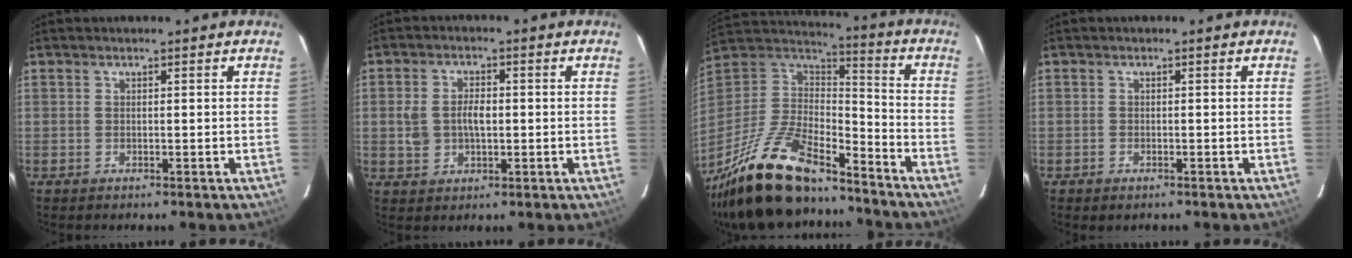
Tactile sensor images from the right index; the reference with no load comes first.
{"total": 5.9, "force": [-0.2, 4.0, 4.4], "torque": [-0.086, 0.007, 0.002]}
{"total": 25.7, "force": [-19.1, 8.6, 14.8], "torque": [-0.306, -0.027, -0.326]}
{"total": 1.0, "force": [-0.6, 0.7, 0.3], "torque": [-0.006, -0.001, -0.009]}